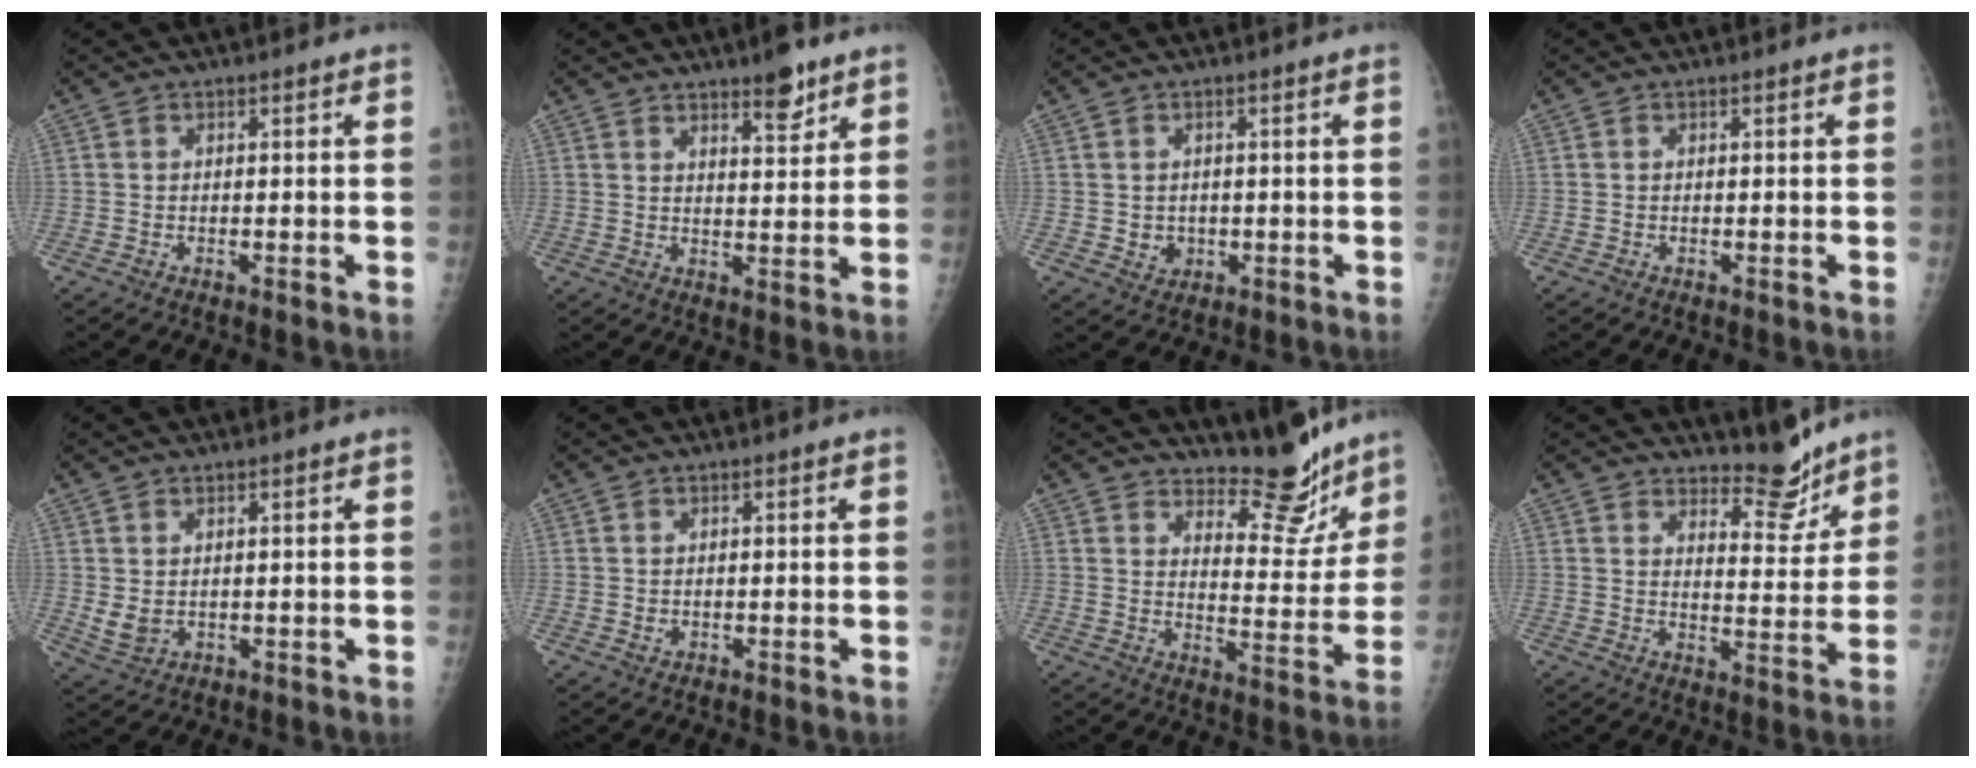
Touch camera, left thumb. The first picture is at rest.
{"total": 5.8, "force": [4.2, 1.7, 3.8], "torque": [-0.041, -0.030, 0.061]}
{"total": 2.6, "force": [-0.1, 2.4, 1.1], "torque": [-0.006, -0.001, 0.008]}
{"total": 0.0}
{"total": 3.2, "force": [0.8, 2.3, 2.0], "torque": [-0.034, -0.014, 0.026]}
{"total": 0.8, "force": [0.2, 0.7, 0.4], "torque": [-0.003, -0.001, 0.004]}
{"total": 11.4, "force": [10.2, 3.8, 3.4], "torque": [-0.013, -0.093, 0.148]}
{"total": 7.7, "force": [7.0, 2.4, 2.2], "torque": [-0.002, -0.066, 0.109]}